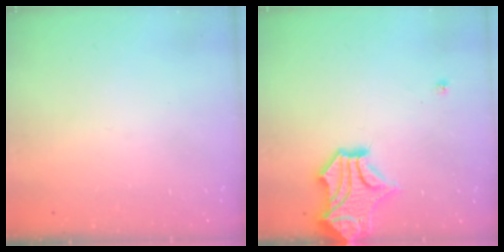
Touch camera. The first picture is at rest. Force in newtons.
{"total": 5.3, "press": 4.9, "slide": 1.9}